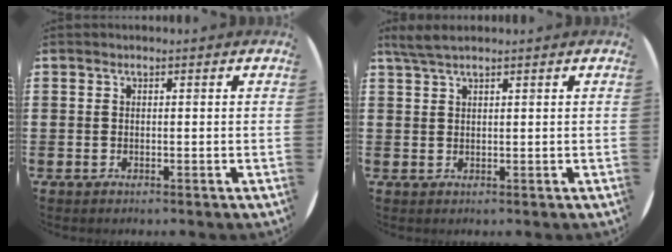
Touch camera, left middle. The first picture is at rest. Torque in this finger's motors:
{"motor_torque": [0.36, -0.29, 0.00, 0.06]}